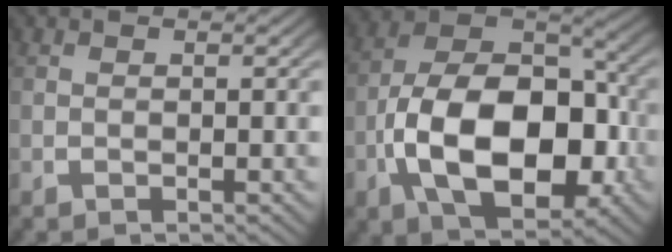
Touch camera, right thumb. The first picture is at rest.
{"total": 15.4, "force": [-2.8, 9.6, 11.7], "torque": [-0.244, -0.045, -0.026]}